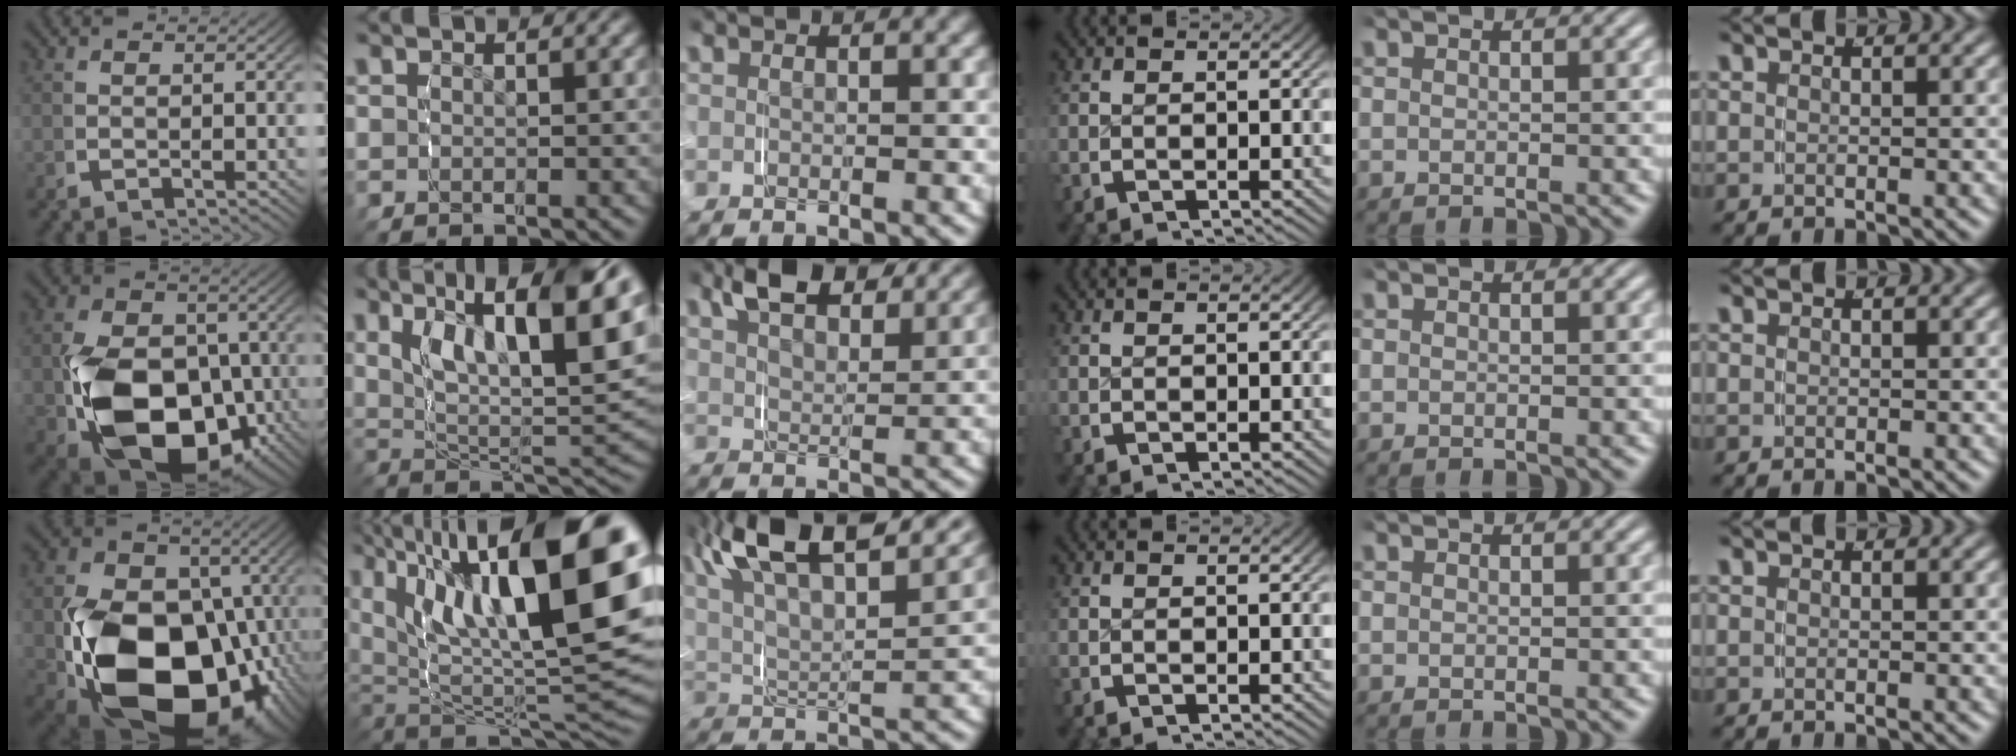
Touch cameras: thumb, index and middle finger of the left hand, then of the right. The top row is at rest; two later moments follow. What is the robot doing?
{"motion": "grasp_and_lifting", "object": "key"}